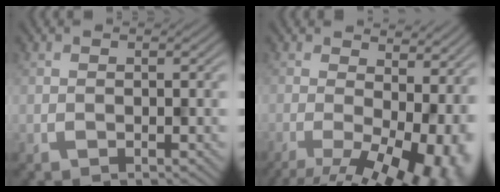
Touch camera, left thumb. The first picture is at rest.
{"total": 12.5, "force": [-2.5, 5.8, 10.8], "torque": [-0.139, -0.027, -0.006]}